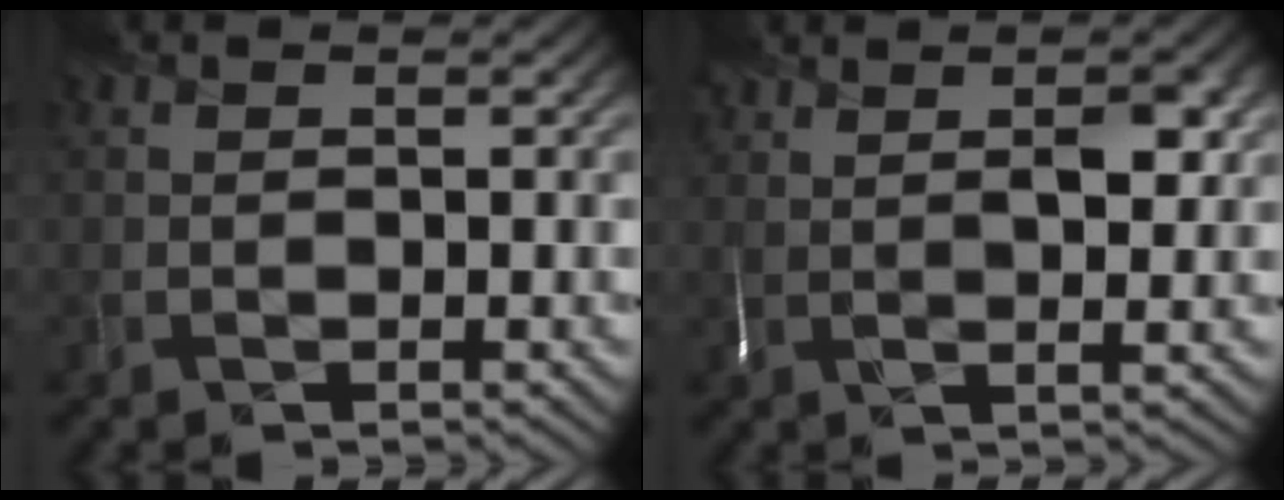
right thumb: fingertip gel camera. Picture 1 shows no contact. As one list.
[{"total": 4.8, "force": [1.9, 1.3, 4.2], "torque": [-0.071, 0.012, 0.032]}]